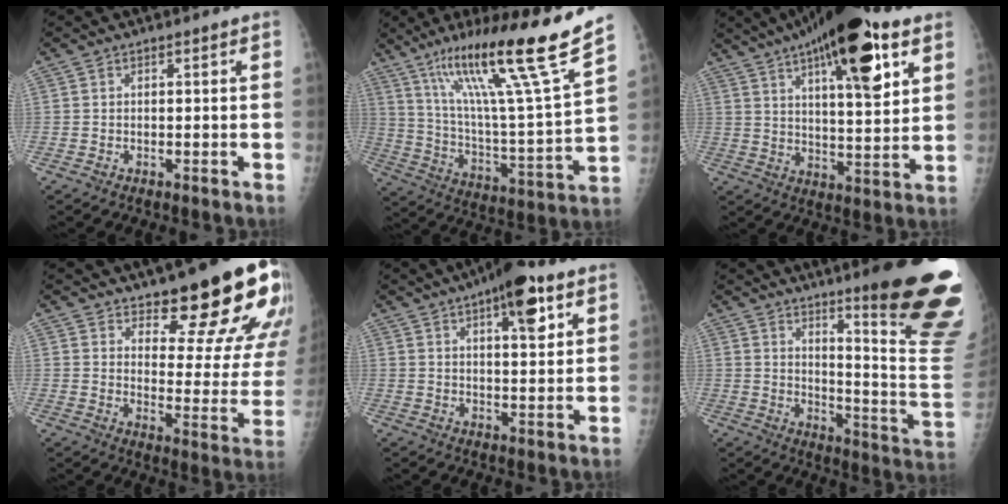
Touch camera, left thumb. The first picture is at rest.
{"total": 24.5, "force": [15.9, 0.4, 18.6], "torque": [-0.281, -0.066, 0.271]}
{"total": 21.6, "force": [10.8, 6.8, 17.4], "torque": [-0.250, -0.023, 0.163]}
{"total": 18.2, "force": [13.2, 5.0, 11.4], "torque": [-0.110, -0.099, 0.177]}
{"total": 10.8, "force": [5.6, 3.6, 8.5], "torque": [-0.105, -0.018, 0.077]}
{"total": 23.8, "force": [14.6, 2.4, 18.7], "torque": [-0.196, -0.106, 0.201]}